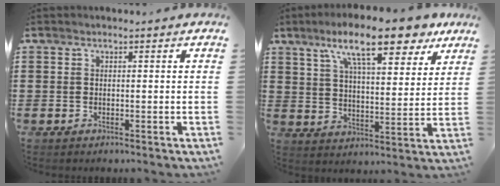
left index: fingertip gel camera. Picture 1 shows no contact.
{"total": 13.1, "force": [9.3, 2.7, 8.8], "torque": [-0.163, -0.026, 0.154]}